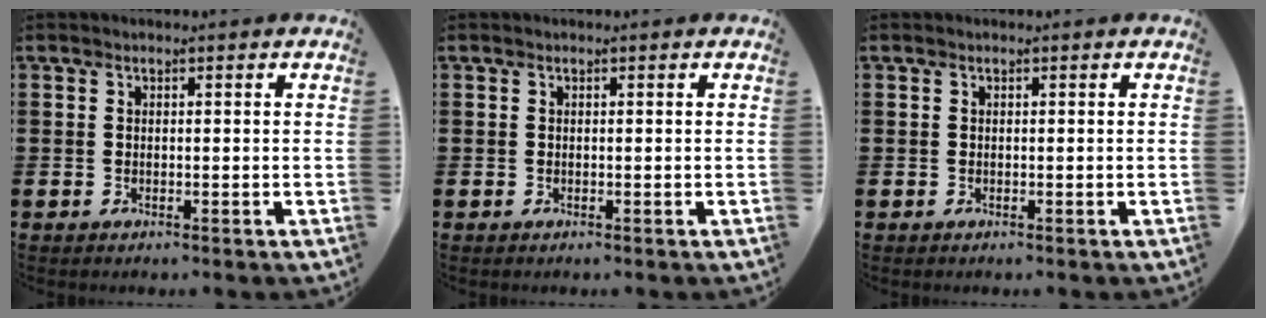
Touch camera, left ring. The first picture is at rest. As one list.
[{"total": 0.0}, {"total": 0.0}]